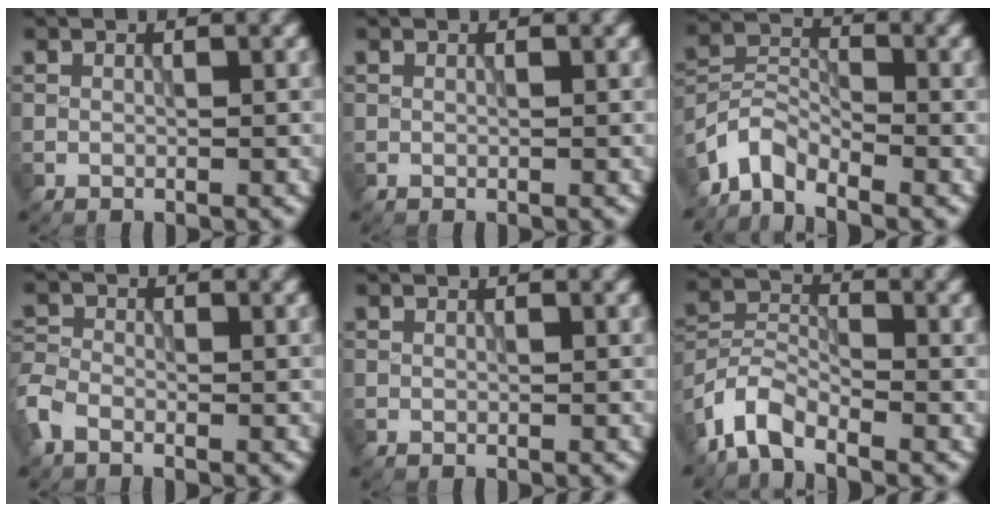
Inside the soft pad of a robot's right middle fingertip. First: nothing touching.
{"total": 0.0}
{"total": 3.9, "force": [-3.3, 1.6, 1.5], "torque": [-0.025, 0.003, -0.080]}
{"total": 2.4, "force": [-1.6, 1.3, 1.3], "torque": [-0.032, 0.001, -0.050]}
{"total": 0.0}
{"total": 4.4, "force": [-3.4, 1.8, 2.2], "torque": [-0.046, 0.001, -0.082]}